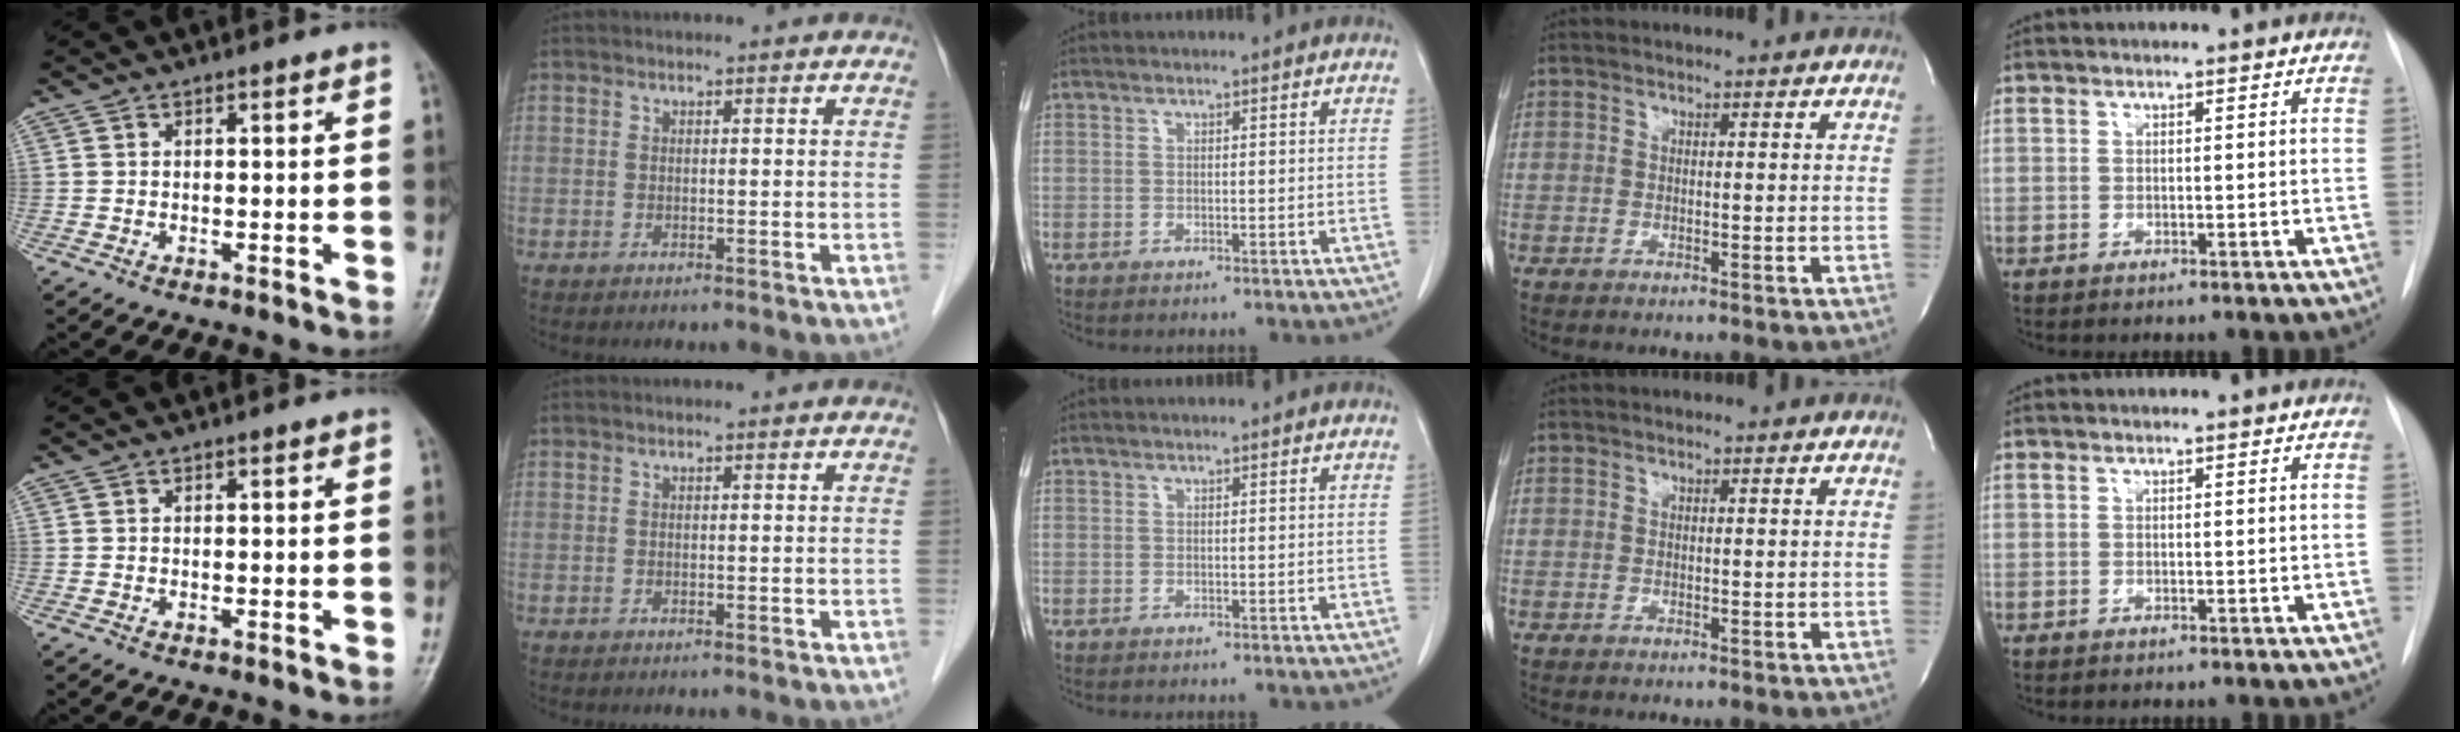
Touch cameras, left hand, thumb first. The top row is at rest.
{}